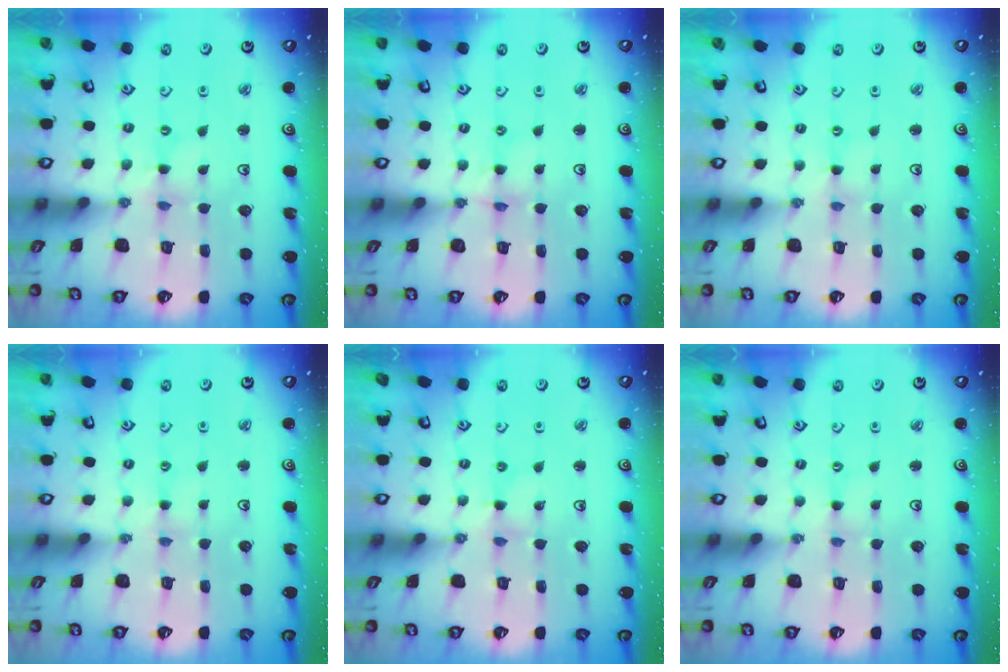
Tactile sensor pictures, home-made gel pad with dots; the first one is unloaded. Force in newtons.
{"total": 1.7, "press": 1.7, "slide": 0.2}
{"total": 0.0}
{"total": 1.8, "press": 1.8, "slide": 0.4}
{"total": 0.0}
{"total": 0.0}